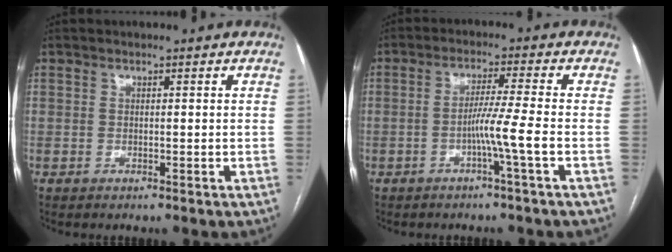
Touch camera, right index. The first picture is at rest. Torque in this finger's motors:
{"motor_torque": [0.52, -0.15, 0.50, 0.10]}